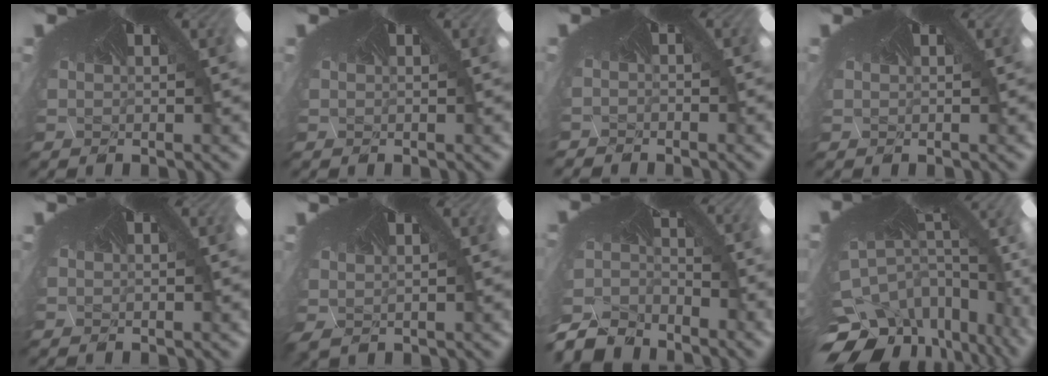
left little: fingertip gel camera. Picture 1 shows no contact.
{"total": 0.0}
{"total": 1.7, "force": [-1.6, -0.4, -0.3], "torque": [0.009, -0.027, -0.014]}
{"total": 0.0}
{"total": 0.0}
{"total": 0.9, "force": [-0.3, 0.8, 0.4], "torque": [-0.024, -0.007, 0.005]}
{"total": 12.7, "force": [-12.6, 0.1, -0.9], "torque": [0.008, -0.085, -0.180]}
{"total": 10.9, "force": [-10.8, 0.5, 0.2], "torque": [-0.009, -0.119, -0.126]}